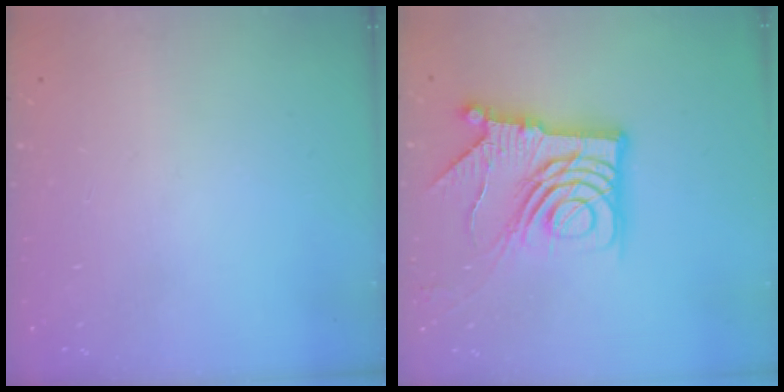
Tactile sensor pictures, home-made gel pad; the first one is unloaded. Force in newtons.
{"total": 17.5, "press": 17.4, "slide": 1.9}